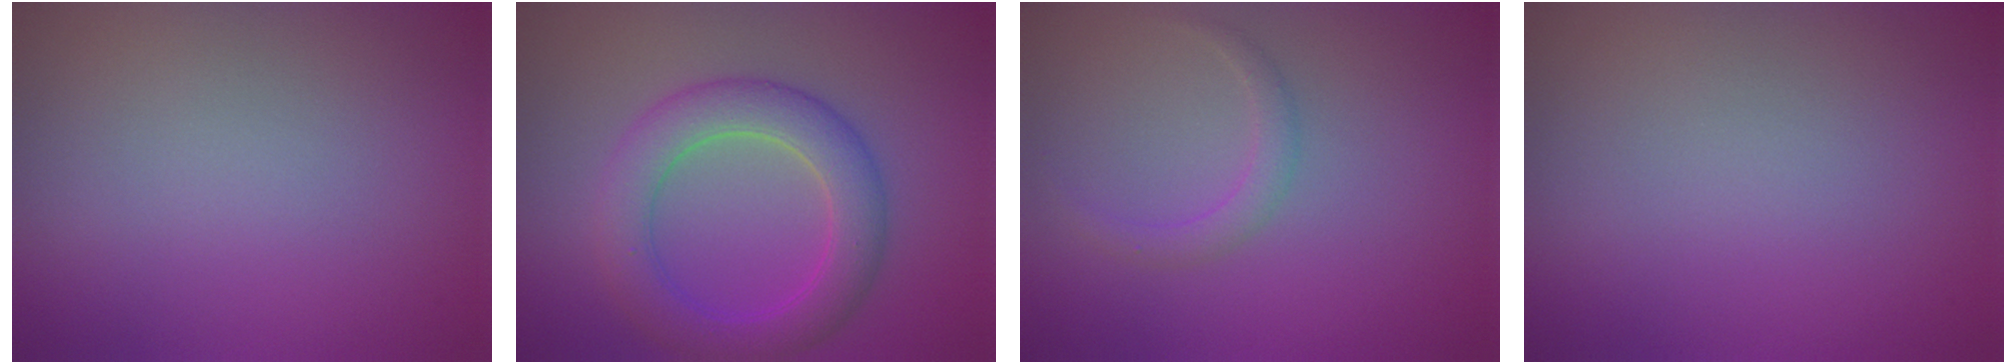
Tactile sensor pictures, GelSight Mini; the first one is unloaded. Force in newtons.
{"total": 5.3, "press": 5.3, "slide": 0.2}
{"total": 1.4, "press": 1.4, "slide": 0.1}
{"total": 0.0}